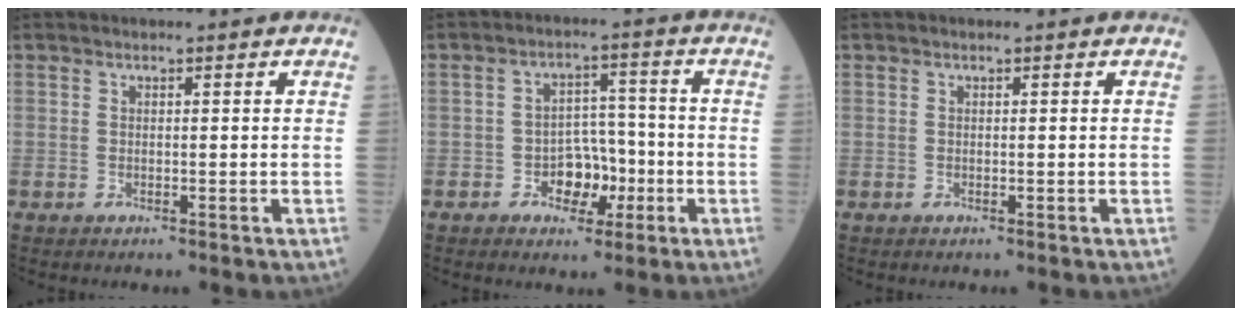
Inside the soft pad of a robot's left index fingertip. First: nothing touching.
{"total": 5.5, "force": [-2.1, 3.7, 3.4], "torque": [-0.053, 0.014, -0.034]}
{"total": 0.0}